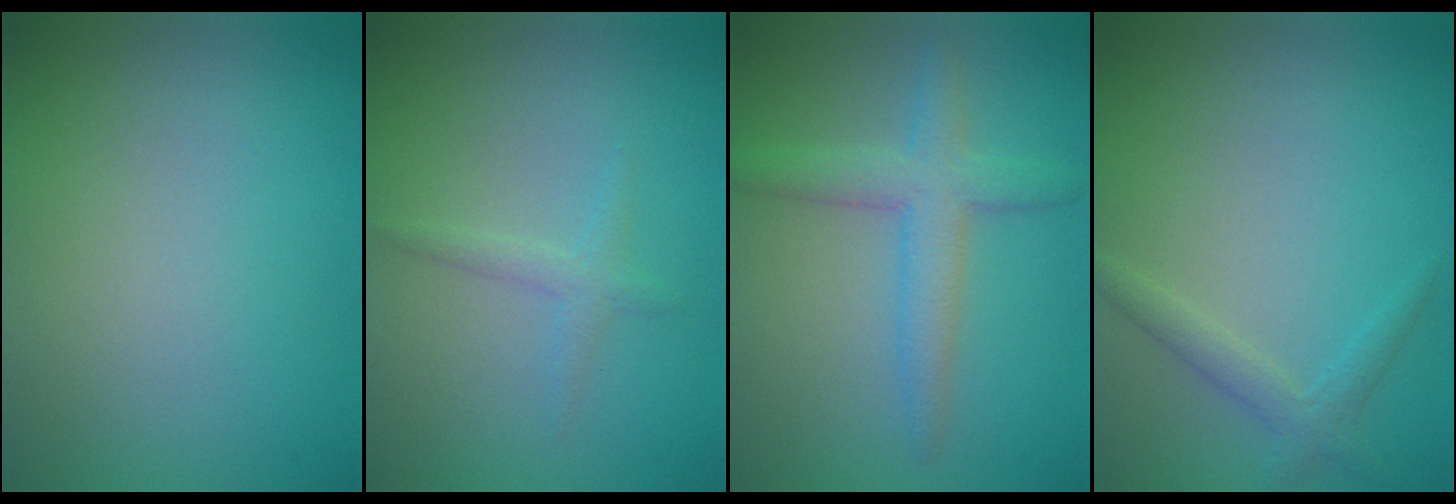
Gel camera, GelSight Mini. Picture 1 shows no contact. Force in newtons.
{"total": 1.3, "press": 1.3, "slide": 0.1}
{"total": 3.8, "press": 3.8, "slide": 0.2}
{"total": 1.9, "press": 1.9, "slide": 0.2}